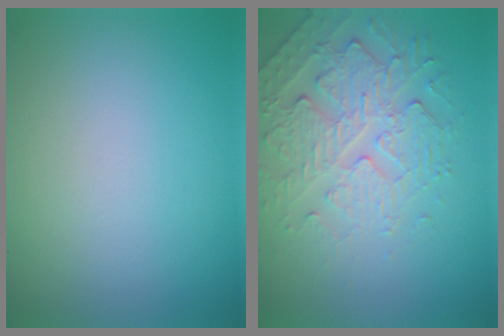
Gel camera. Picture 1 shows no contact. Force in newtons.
{"total": 4.8, "press": 3.8, "slide": 3.0}